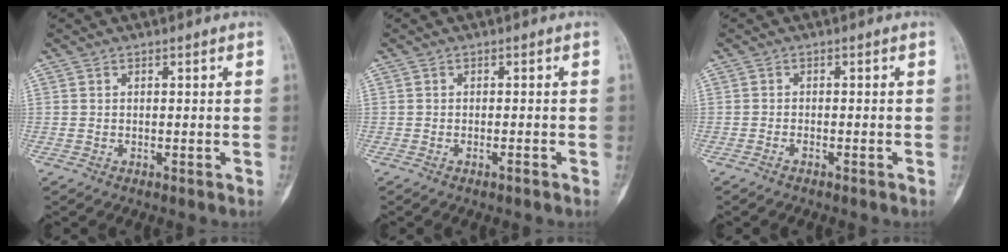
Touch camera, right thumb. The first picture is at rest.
{"total": 0.9, "force": [-0.6, 0.2, 0.6], "torque": [-0.016, 0.003, -0.009]}
{"total": 0.9, "force": [-0.7, 0.3, 0.5], "torque": [-0.014, 0.005, -0.013]}